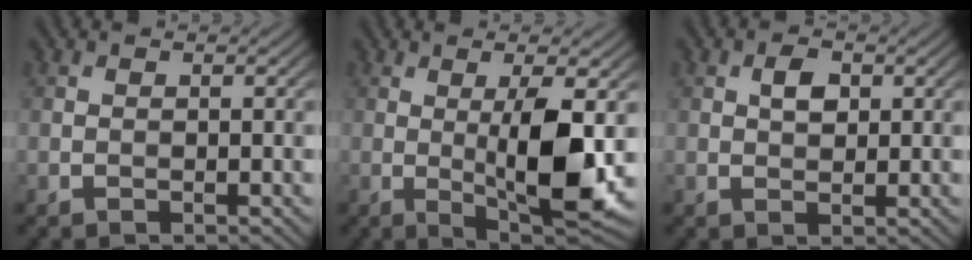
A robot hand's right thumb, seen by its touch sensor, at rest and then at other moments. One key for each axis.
{"total": 9.5, "fx": 0.0, "fy": 2.3, "fz": 9.2, "tx": -0.155, "ty": -0.002, "tz": 0.003}
{"total": 2.4, "fx": 0.7, "fy": 1.5, "fz": 1.8, "tx": -0.034, "ty": 0.001, "tz": 0.010}